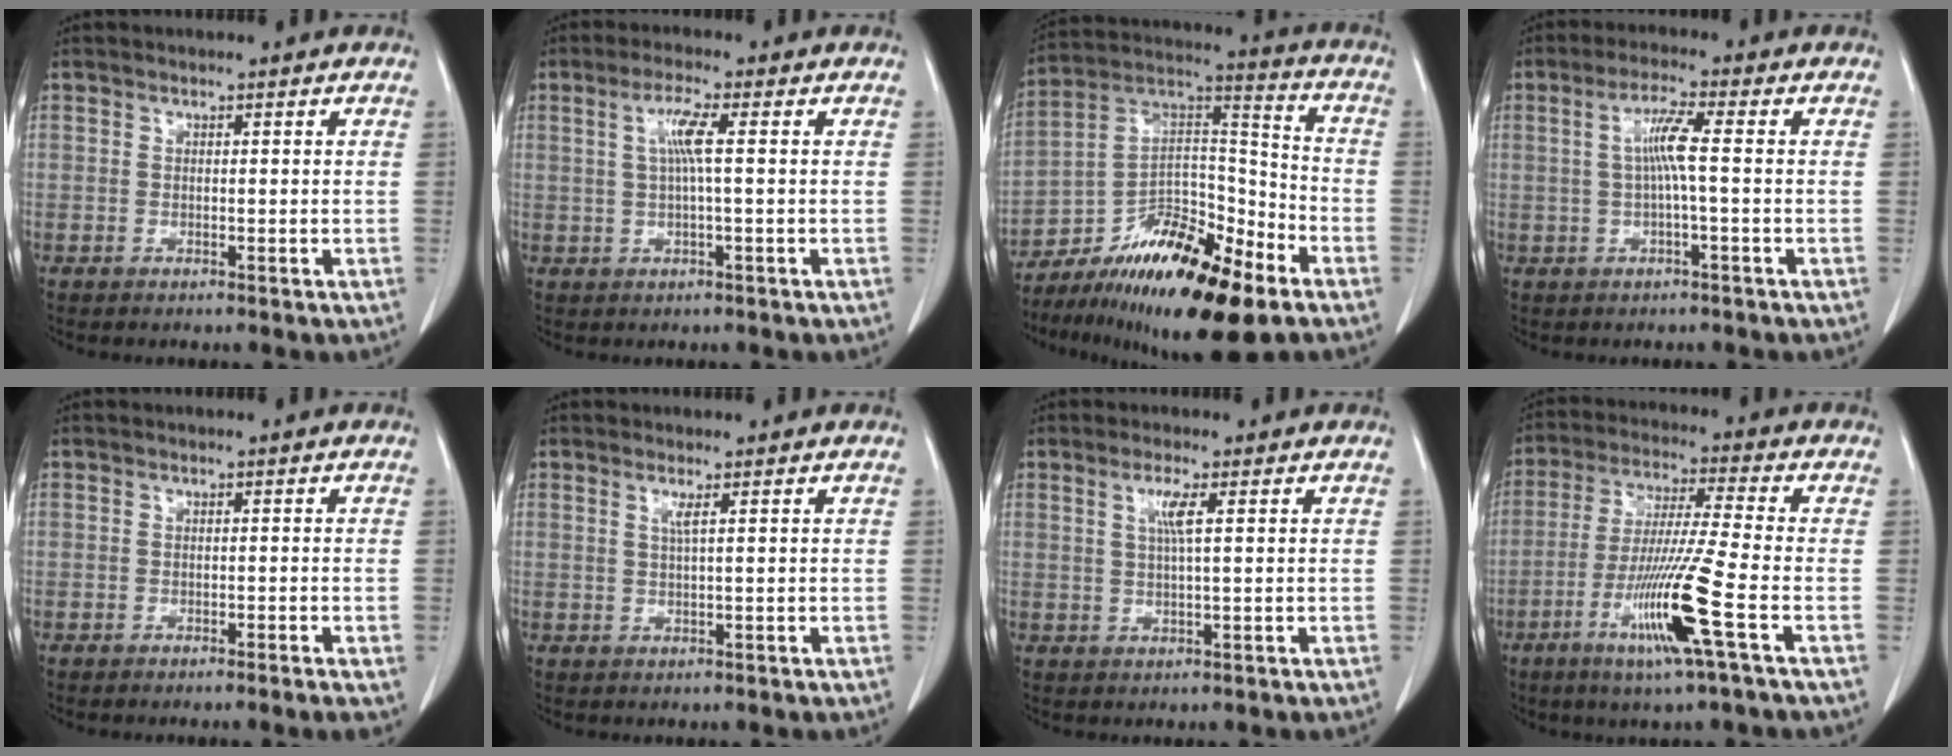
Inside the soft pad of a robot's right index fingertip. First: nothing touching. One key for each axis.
{"total": 4.3, "fx": 0.8, "fy": 0.0, "fz": 4.2, "tx": -0.084, "ty": 0.007, "tz": 0.017}
{"total": 20.5, "fx": -13.1, "fy": 5.2, "fz": 14.9, "tx": -0.244, "ty": 0.016, "tz": -0.216}
{"total": 4.8, "fx": 0.3, "fy": 0.1, "fz": 4.8, "tx": -0.093, "ty": 0.011, "tz": 0.005}
{"total": 2.6, "fx": -1.5, "fy": 0.4, "fz": 2.1, "tx": -0.022, "ty": -0.005, "tz": -0.019}
{"total": 1.4, "fx": 0.6, "fy": -0.3, "fz": 1.2, "tx": -0.031, "ty": -0.002, "tz": 0.012}
{"total": 3.1, "fx": 1.0, "fy": -0.2, "fz": 2.9, "tx": -0.060, "ty": 0.000, "tz": 0.019}
{"total": 12.6, "fx": -5.1, "fy": -1.4, "fz": 11.4, "tx": -0.225, "ty": -0.024, "tz": -0.101}